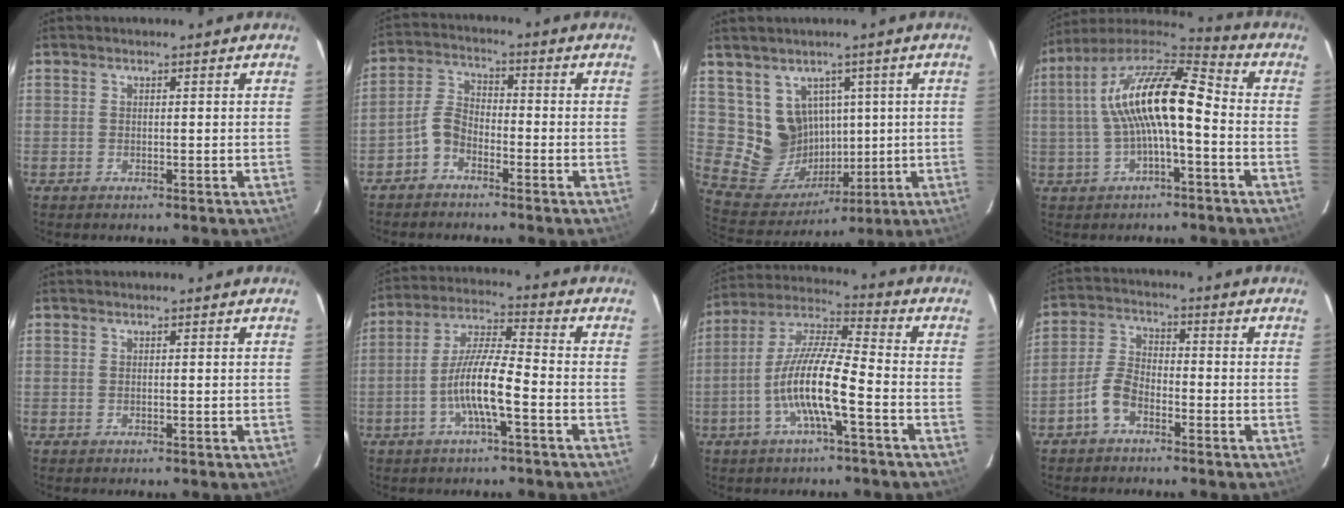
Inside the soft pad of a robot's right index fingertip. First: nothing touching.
{"total": 4.9, "force": [-3.4, 2.7, 2.3], "torque": [-0.054, 0.018, -0.072]}
{"total": 11.6, "force": [3.7, 10.5, 3.5], "torque": [-0.081, 0.005, 0.098]}
{"total": 15.2, "force": [-1.0, 4.1, 14.6], "torque": [-0.268, 0.023, -0.023]}
{"total": 0.0}
{"total": 9.6, "force": [-3.6, 1.1, 8.8], "torque": [-0.181, 0.007, -0.071]}
{"total": 12.1, "force": [-4.3, 1.5, 11.2], "torque": [-0.229, 0.005, -0.087]}
{"total": 5.6, "force": [-3.5, 2.9, 3.4], "torque": [-0.080, 0.016, -0.072]}